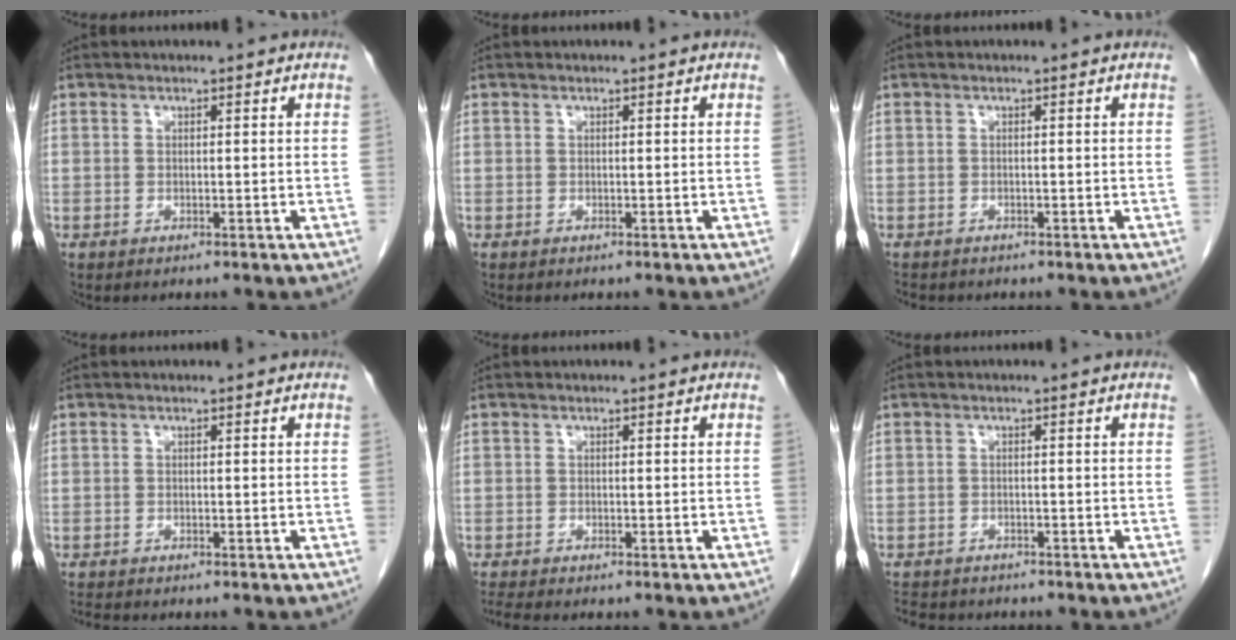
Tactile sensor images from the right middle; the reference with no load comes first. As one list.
[{"total": 0.0}, {"total": 2.2, "force": [-1.9, 1.0, 0.6], "torque": [-0.015, -0.004, -0.028]}, {"total": 1.1, "force": [-1.1, -0.1, 0.1], "torque": [-0.009, -0.006, -0.021]}, {"total": 1.6, "force": [-1.5, -0.4, 0.4], "torque": [-0.017, -0.008, -0.030]}, {"total": 5.9, "force": [-5.2, 2.3, 1.5], "torque": [-0.025, -0.005, -0.077]}]